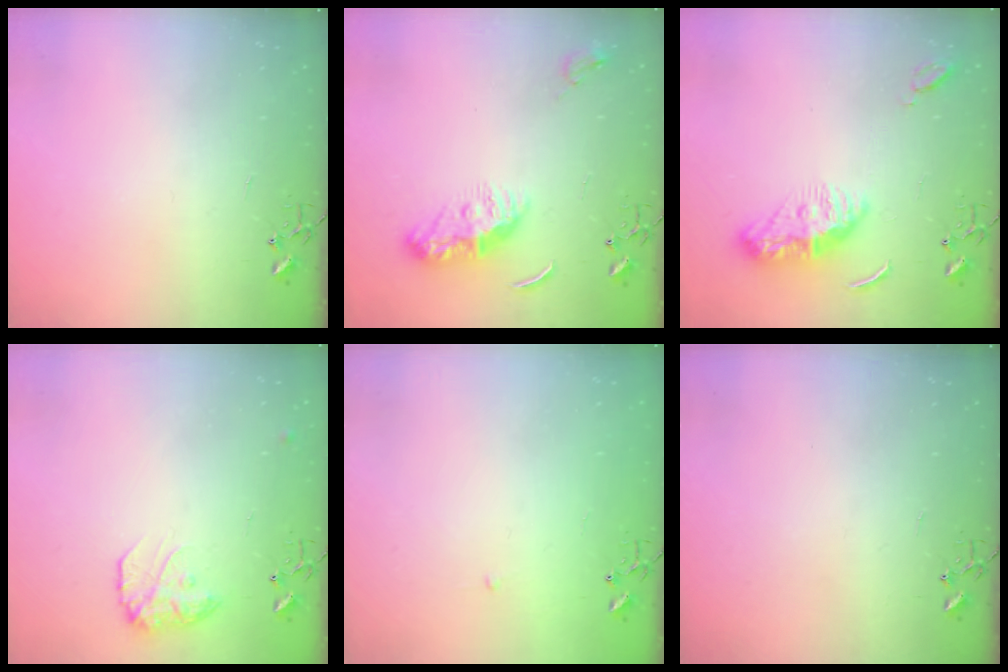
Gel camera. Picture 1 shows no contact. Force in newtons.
{"total": 11.6, "press": 11.6, "slide": 0.3}
{"total": 11.1, "press": 11.0, "slide": 1.0}
{"total": 13.1, "press": 13.0, "slide": 0.7}
{"total": 2.3, "press": 2.3, "slide": 0.3}
{"total": 0.0}